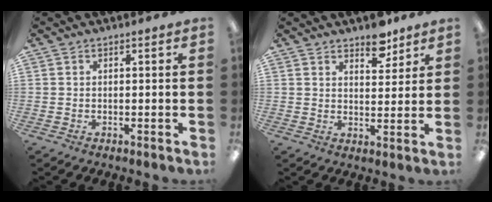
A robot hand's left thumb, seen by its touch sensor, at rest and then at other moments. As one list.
[{"total": 6.8, "force": [5.4, 3.1, 2.6], "torque": [-0.017, -0.035, 0.091]}]